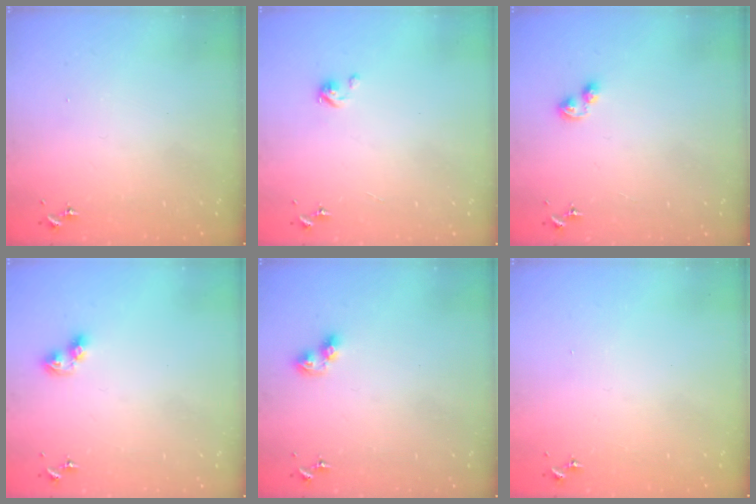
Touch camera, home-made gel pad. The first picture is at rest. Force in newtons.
{"total": 2.9, "press": 2.9, "slide": 0.2}
{"total": 4.5, "press": 4.4, "slide": 0.6}
{"total": 6.3, "press": 6.3, "slide": 0.5}
{"total": 6.3, "press": 6.3, "slide": 0.5}
{"total": 0.0}